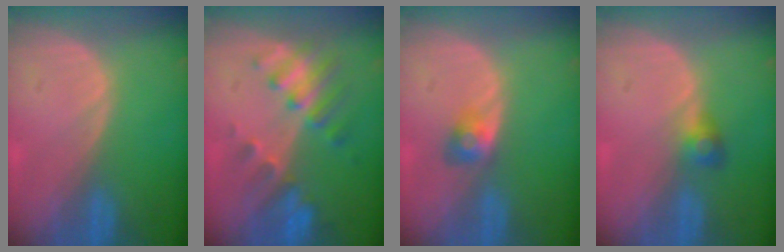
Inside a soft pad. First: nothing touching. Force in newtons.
{"total": 7.9, "press": 7.0, "slide": 3.7}
{"total": 2.8, "press": 2.5, "slide": 1.2}
{"total": 2.5, "press": 2.4, "slide": 0.7}